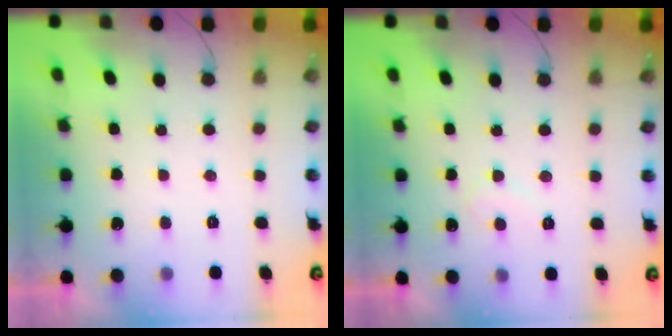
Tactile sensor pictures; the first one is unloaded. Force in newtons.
{"total": 6.8, "press": 6.8, "slide": 0.6}